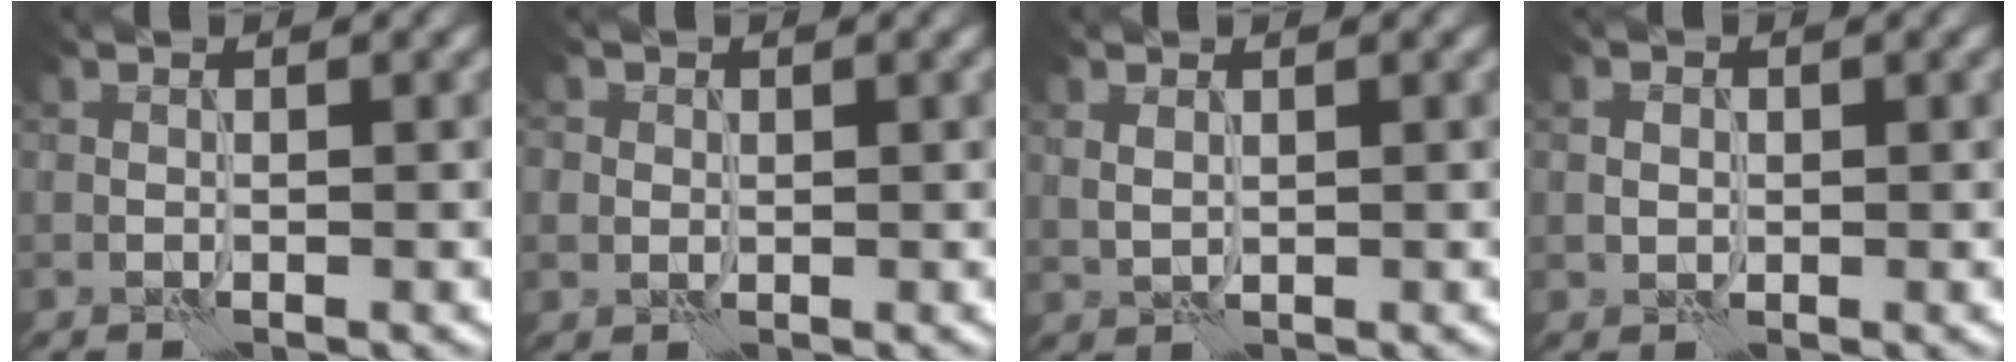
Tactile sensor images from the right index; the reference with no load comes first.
{"total": 1.5, "force": [0.5, 1.3, 0.3], "torque": [-0.012, -0.001, 0.005]}
{"total": 0.9, "force": [0.4, 0.5, 0.6], "torque": [-0.021, -0.001, 0.014]}
{"total": 1.1, "force": [0.1, 1.0, 0.4], "torque": [-0.011, 0.000, 0.001]}